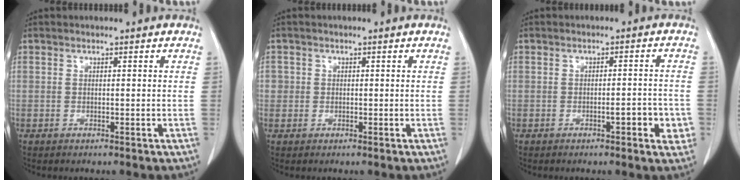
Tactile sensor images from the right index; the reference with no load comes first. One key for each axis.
{"total": 1.4, "fx": -0.2, "fy": 1.3, "fz": 0.2, "tx": 0.007, "ty": 0.005, "tz": -0.005}
{"total": 4.3, "fx": -1.7, "fy": 1.1, "fz": 3.8, "tx": -0.045, "ty": 0.004, "tz": -0.019}